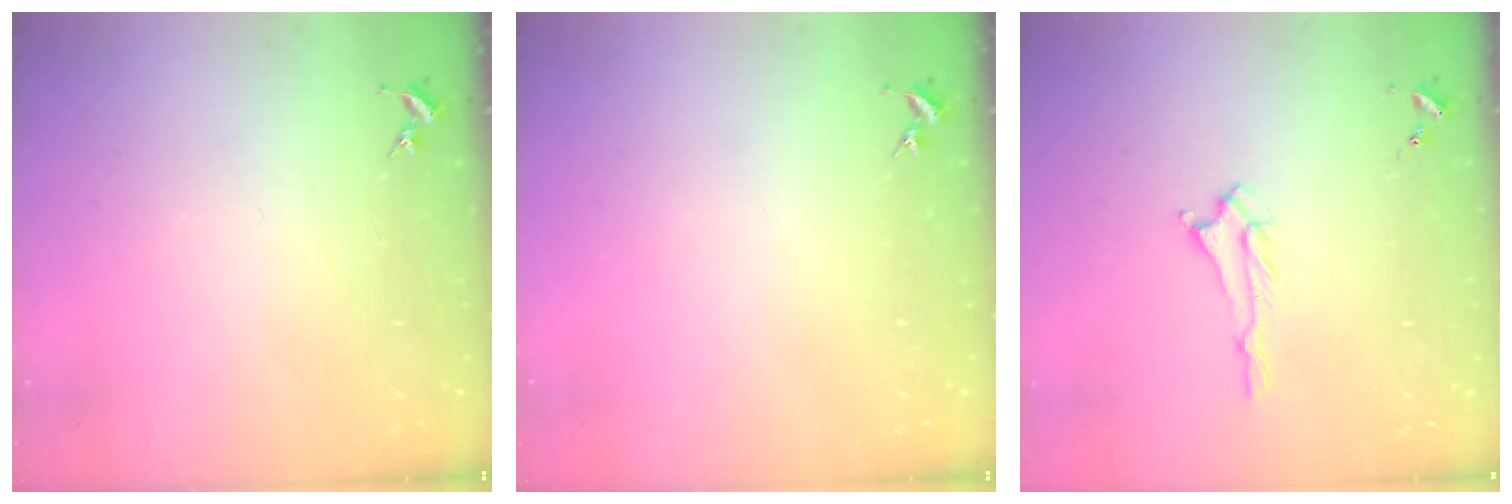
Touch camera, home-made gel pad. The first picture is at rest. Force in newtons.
{"total": 0.0}
{"total": 1.4, "press": 1.3, "slide": 0.2}